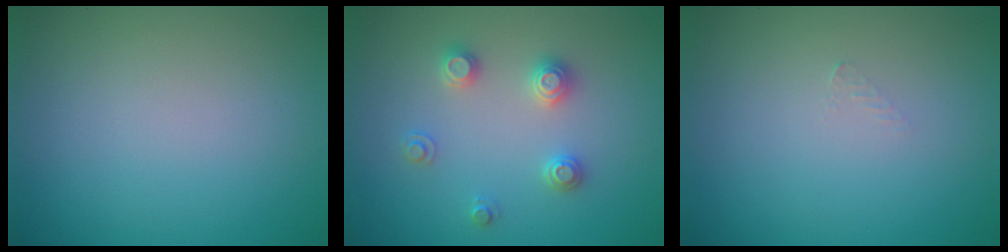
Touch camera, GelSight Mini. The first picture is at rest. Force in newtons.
{"total": 2.5, "press": 2.5, "slide": 0.3}
{"total": 0.7, "press": 0.7, "slide": 0.1}